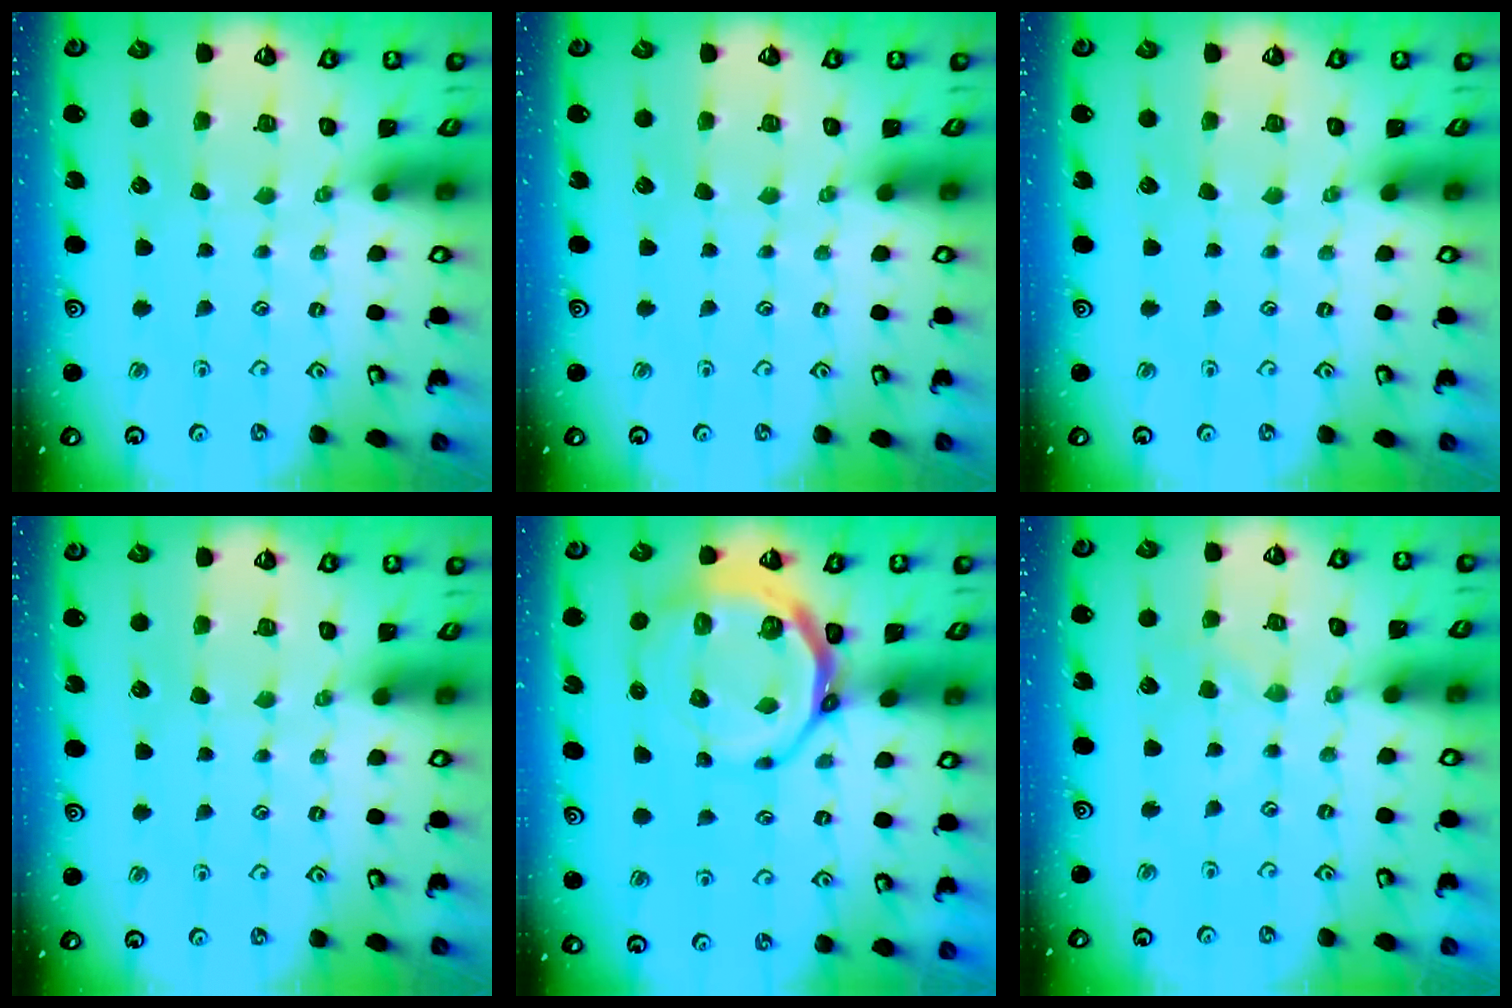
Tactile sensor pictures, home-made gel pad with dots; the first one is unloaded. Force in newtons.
{"total": 0.0}
{"total": 0.0}
{"total": 0.0}
{"total": 11.4, "press": 10.9, "slide": 3.5}
{"total": 0.0}